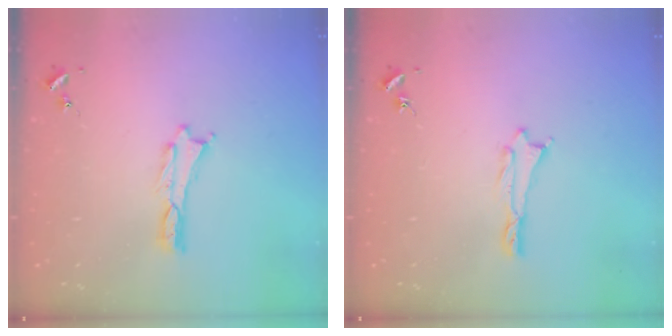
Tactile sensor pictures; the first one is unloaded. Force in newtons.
{"total": 0.6, "press": 0.5, "slide": 0.2}